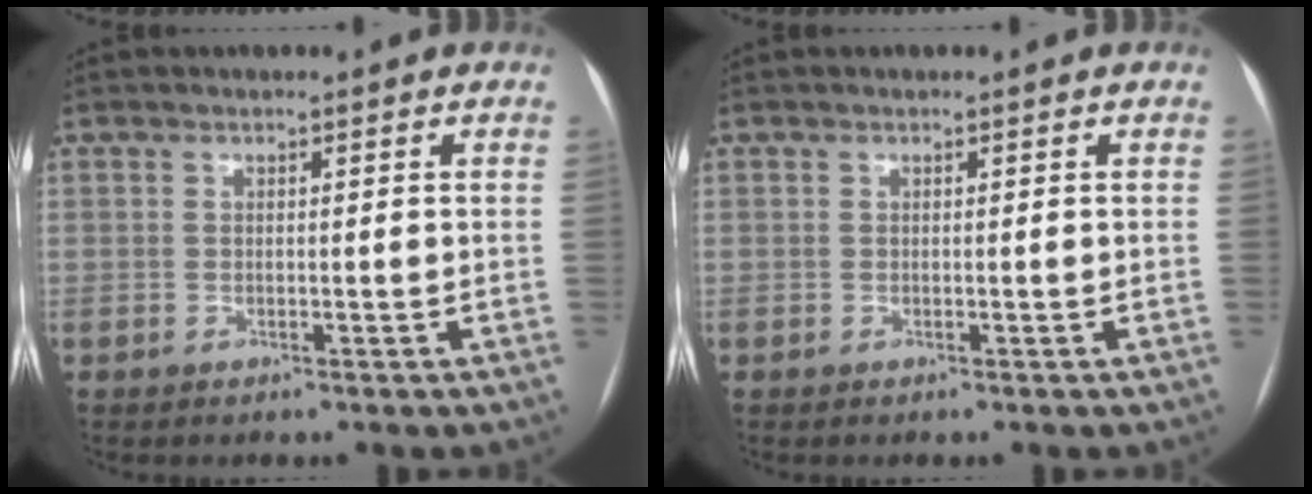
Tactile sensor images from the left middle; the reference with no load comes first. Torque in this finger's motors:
{"motor_torque": [0.02, 0.02, 0.00, 0.00]}